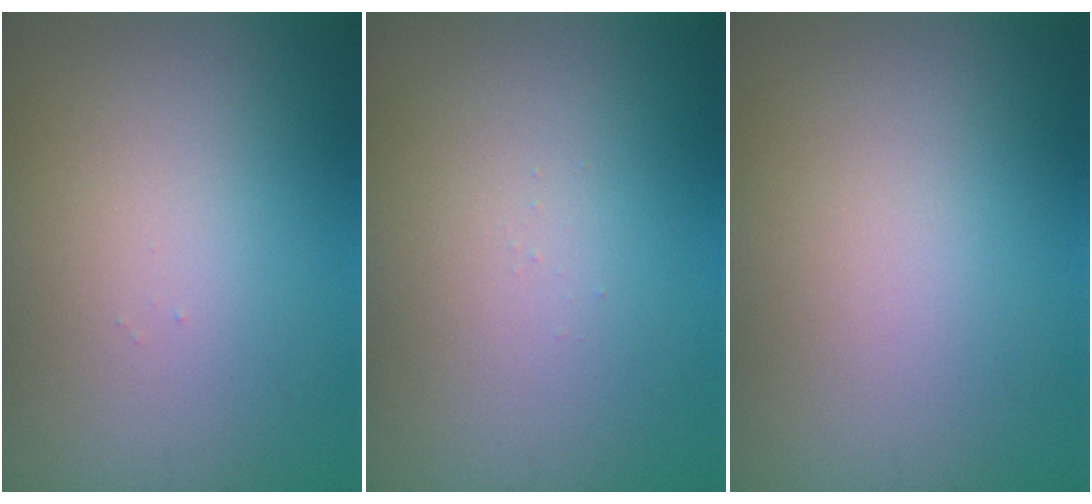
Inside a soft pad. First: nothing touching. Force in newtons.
{"total": 0.0}
{"total": 0.0}